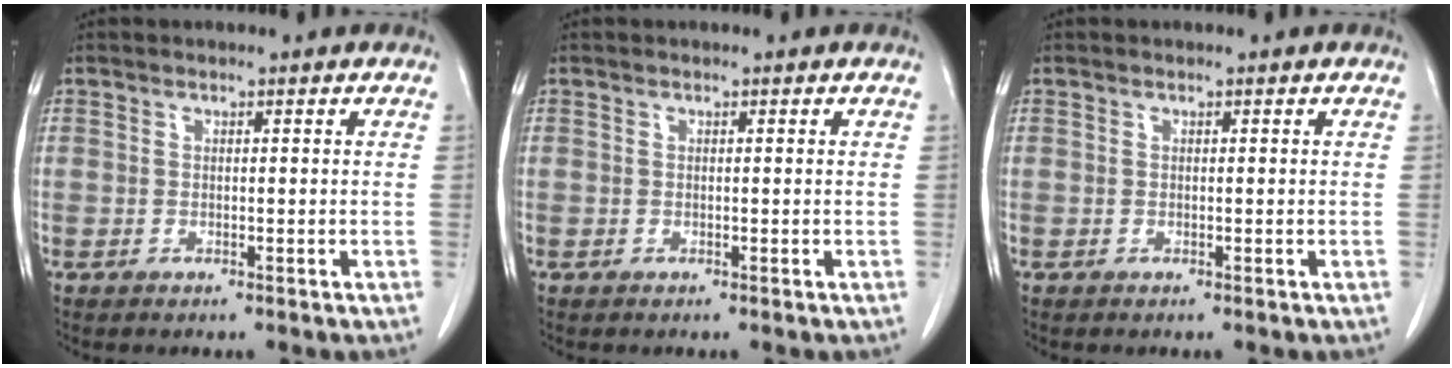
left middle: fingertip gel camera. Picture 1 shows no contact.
{"total": 0.0}
{"total": 0.0}